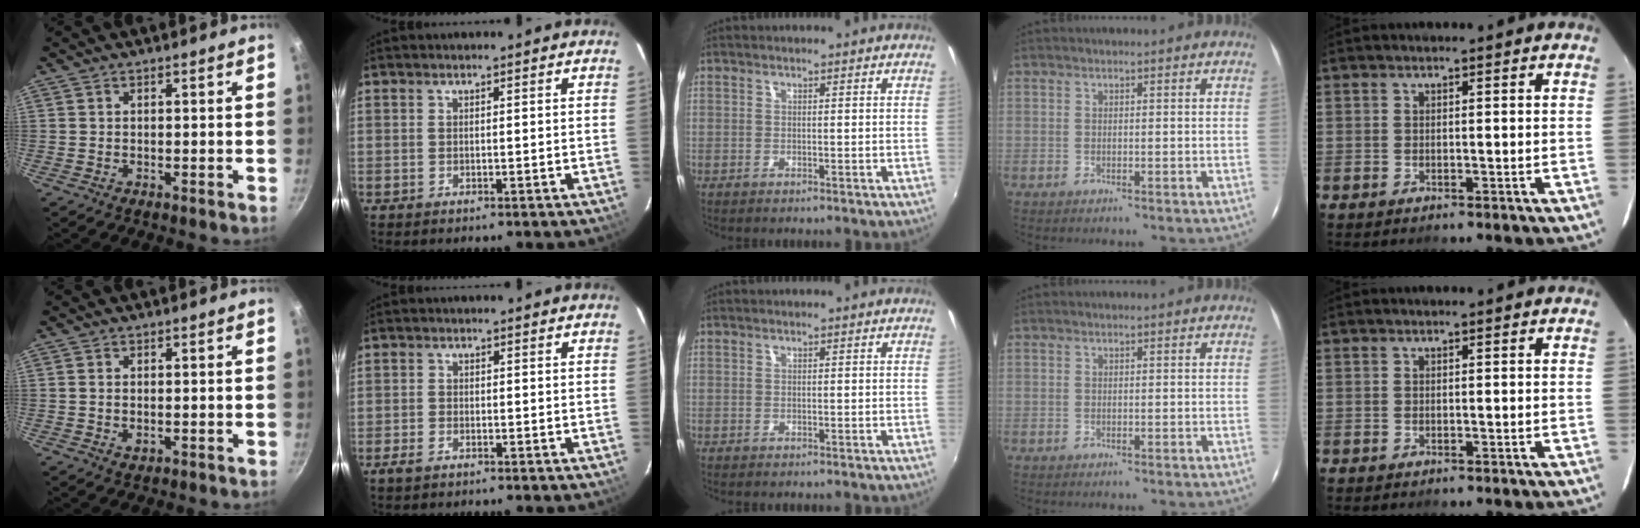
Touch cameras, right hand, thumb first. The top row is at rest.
{"thumb": {"total": 1.6, "force": [0.0, 1.0, 1.3], "torque": [-0.023, -0.002, 0.000]}, "index": {"total": 1.9, "force": [-1.4, 0.9, 1.0], "torque": [-0.026, -0.001, -0.029]}}